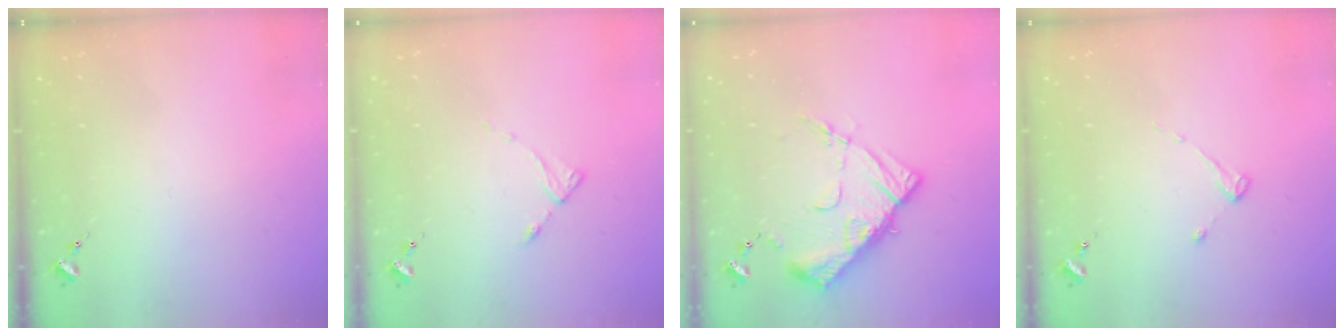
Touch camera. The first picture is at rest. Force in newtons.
{"total": 2.7, "press": 2.7, "slide": 0.4}
{"total": 14.8, "press": 14.7, "slide": 1.4}
{"total": 2.6, "press": 2.5, "slide": 0.4}